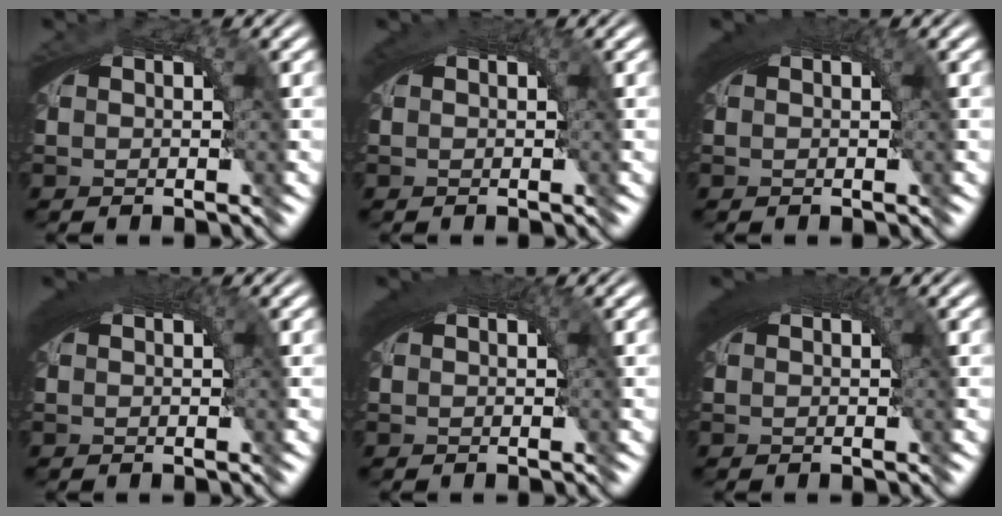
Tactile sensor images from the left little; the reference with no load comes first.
{"total": 1.1, "force": [0.6, 0.0, 0.9], "torque": [-0.012, 0.006, 0.010]}
{"total": 2.3, "force": [0.9, 0.5, 2.0], "torque": [-0.026, 0.007, 0.014]}
{"total": 2.6, "force": [0.9, 0.7, 2.3], "torque": [-0.028, 0.009, 0.014]}
{"total": 2.3, "force": [0.9, 0.5, 2.1], "torque": [-0.025, 0.008, 0.014]}
{"total": 3.0, "force": [1.1, 0.9, 2.7], "torque": [-0.032, 0.010, 0.015]}